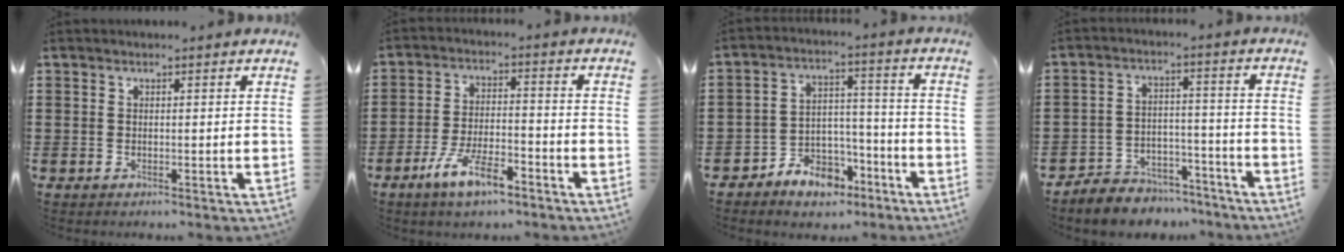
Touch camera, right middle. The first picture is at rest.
{"total": 7.9, "force": [-5.2, 2.3, 5.5], "torque": [-0.111, 0.004, -0.097]}
{"total": 6.4, "force": [-5.2, 3.6, 1.1], "torque": [-0.020, 0.026, -0.100]}
{"total": 6.1, "force": [-5.8, 1.6, 0.1], "torque": [0.000, 0.020, -0.118]}